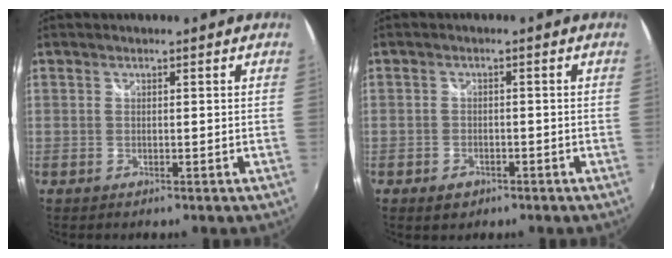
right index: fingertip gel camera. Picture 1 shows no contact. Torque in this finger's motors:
{"motor_torque": [0.38, -0.41, 0.10, 0.00]}